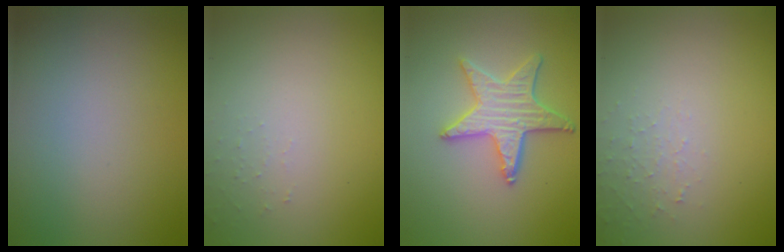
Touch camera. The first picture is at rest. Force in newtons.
{"total": 0.7, "press": 0.7, "slide": 0.1}
{"total": 4.2, "press": 3.9, "slide": 1.4}
{"total": 1.3, "press": 1.3, "slide": 0.2}